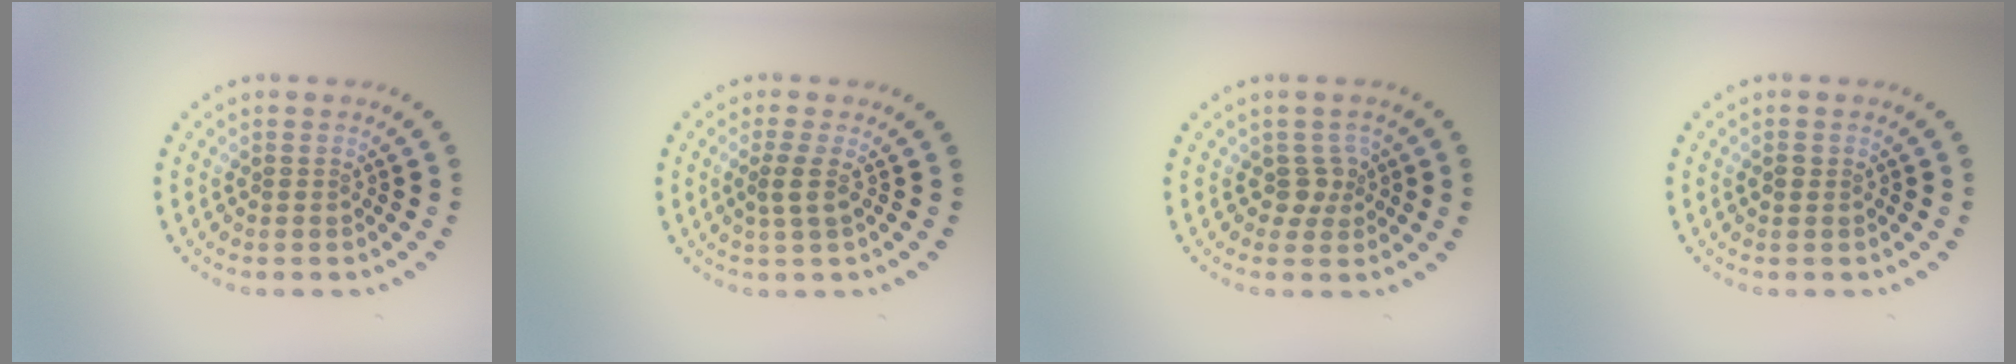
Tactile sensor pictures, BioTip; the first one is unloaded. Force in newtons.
{"total": 1.6, "press": 1.1, "slide": 1.1}
{"total": 1.9, "press": 1.5, "slide": 1.1}
{"total": 0.7, "press": 0.7, "slide": 0.2}